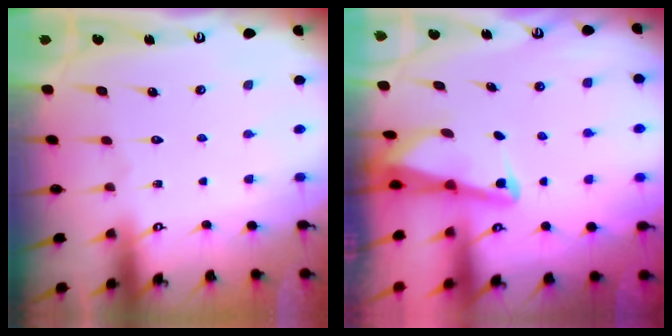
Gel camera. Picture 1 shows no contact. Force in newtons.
{"total": 2.7, "press": 2.6, "slide": 0.6}